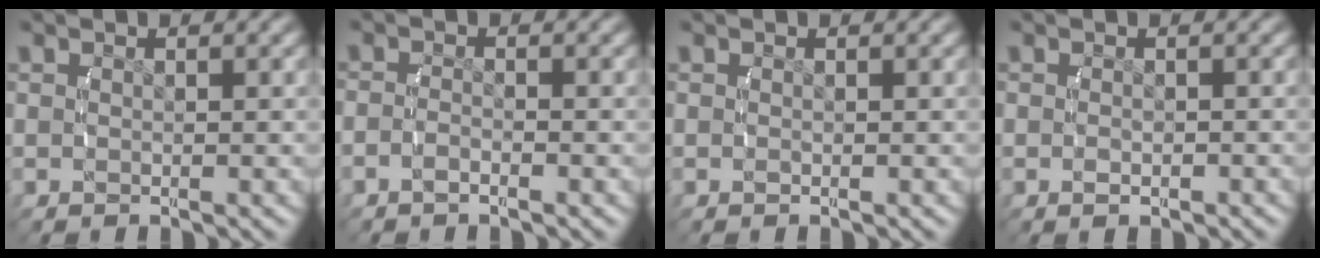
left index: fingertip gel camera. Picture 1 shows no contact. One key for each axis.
{"total": 1.7, "fx": -1.3, "fy": 0.7, "fz": 0.9, "tx": -0.027, "ty": -0.003, "tz": -0.026}
{"total": 0.0}
{"total": 1.0, "fx": -0.6, "fy": 0.4, "fz": 0.6, "tx": -0.017, "ty": -0.003, "tz": -0.007}